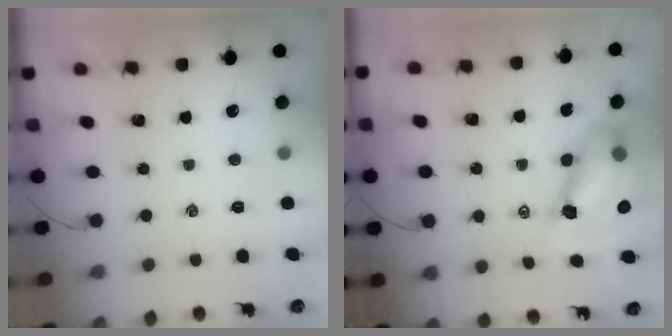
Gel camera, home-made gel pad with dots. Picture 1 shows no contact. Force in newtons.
{"total": 13.3, "press": 12.7, "slide": 4.1}